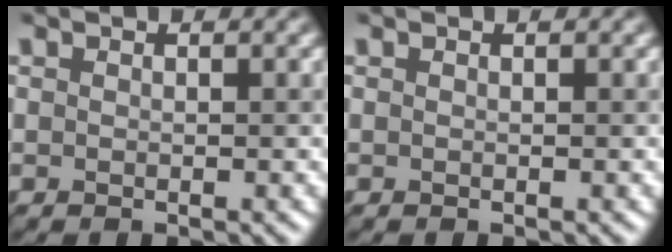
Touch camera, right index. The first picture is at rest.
{"total": 0.0}